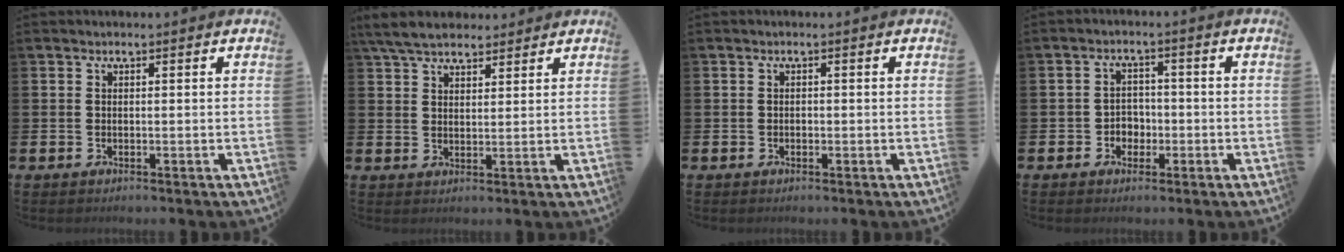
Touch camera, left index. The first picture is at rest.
{"total": 5.7, "force": [5.1, 1.8, 1.7], "torque": [-0.056, -0.006, 0.097]}
{"total": 0.5, "force": [-0.2, 0.4, 0.0], "torque": [-0.009, 0.007, -0.005]}
{"total": 2.9, "force": [-1.2, 2.4, 0.9], "torque": [-0.025, 0.007, -0.028]}